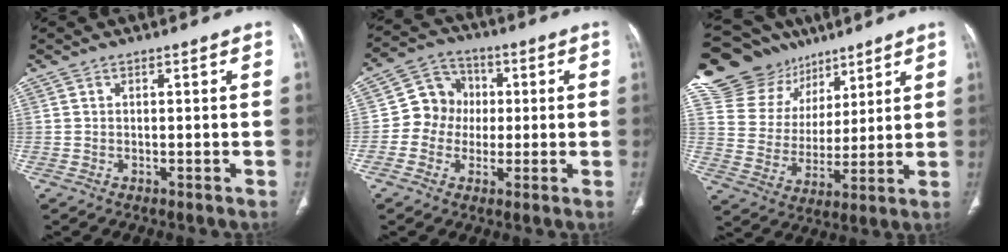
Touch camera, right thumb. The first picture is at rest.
{"total": 8.6, "force": [-0.2, 8.0, 3.2], "torque": [-0.012, 0.020, -0.016]}
{"total": 18.8, "force": [12.4, 13.2, 5.0], "torque": [-0.054, -0.021, 0.228]}